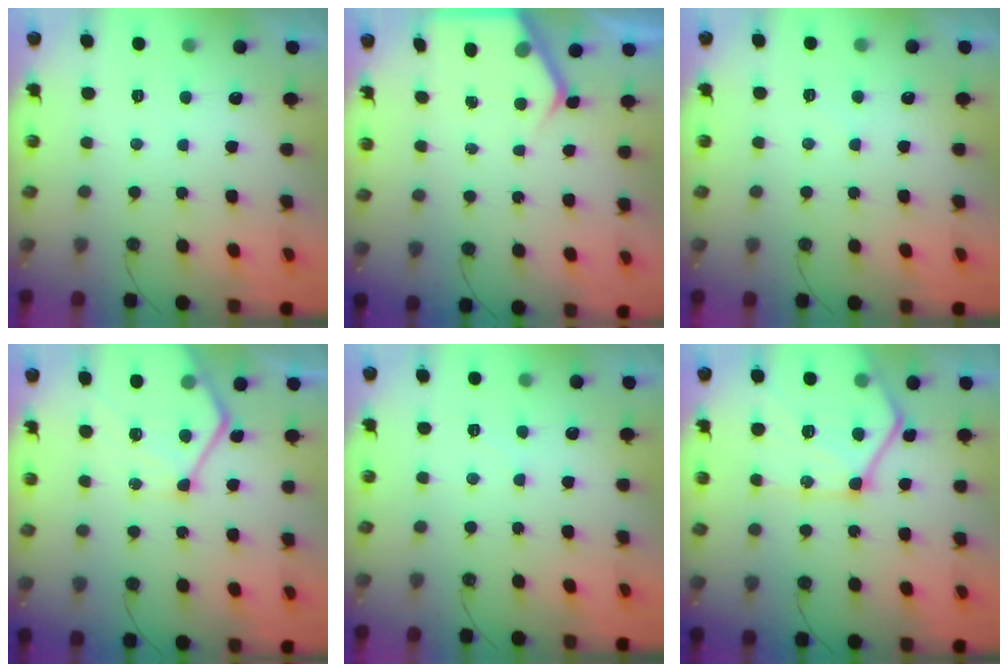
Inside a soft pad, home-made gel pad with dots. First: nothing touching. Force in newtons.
{"total": 5.5, "press": 5.4, "slide": 0.8}
{"total": 3.8, "press": 3.8, "slide": 0.4}
{"total": 14.4, "press": 14.3, "slide": 1.4}
{"total": 4.6, "press": 4.6, "slide": 0.5}
{"total": 19.8, "press": 19.8, "slide": 2.0}